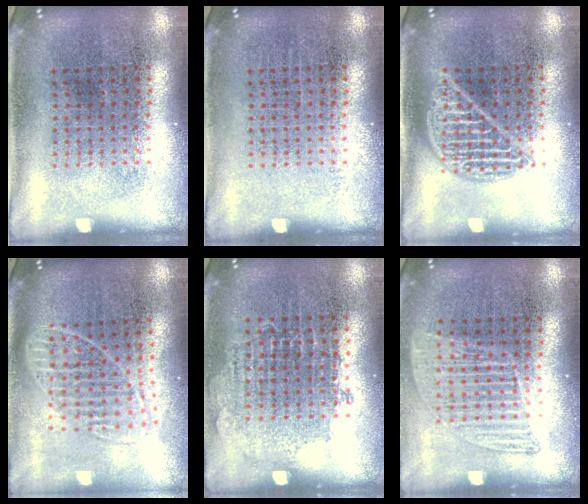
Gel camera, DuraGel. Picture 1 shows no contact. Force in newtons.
{"total": 0.0}
{"total": 2.3, "press": 2.3, "slide": 0.2}
{"total": 1.8, "press": 1.4, "slide": 1.0}
{"total": 0.7, "press": 0.7, "slide": 0.3}
{"total": 1.2, "press": 1.1, "slide": 0.4}